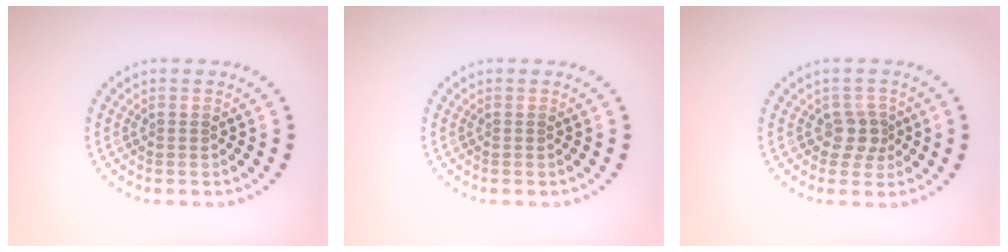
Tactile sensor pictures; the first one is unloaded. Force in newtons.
{"total": 0.0}
{"total": 2.1, "press": 1.7, "slide": 1.2}